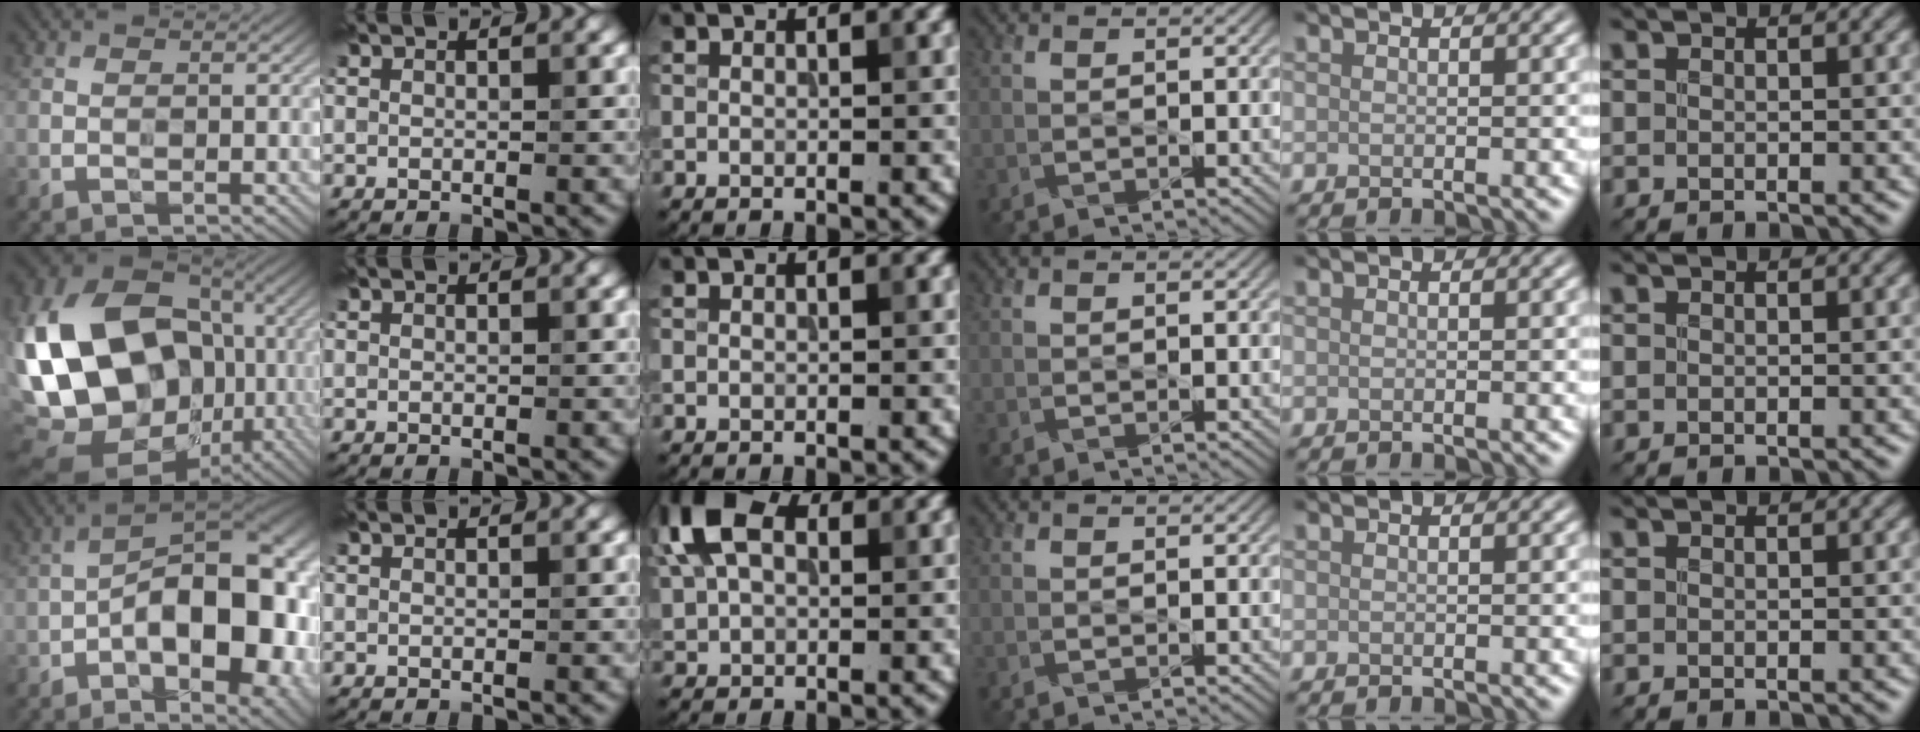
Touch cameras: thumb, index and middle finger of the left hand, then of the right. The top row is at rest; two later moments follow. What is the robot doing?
{"motion": "wipe", "object": "bowl"}